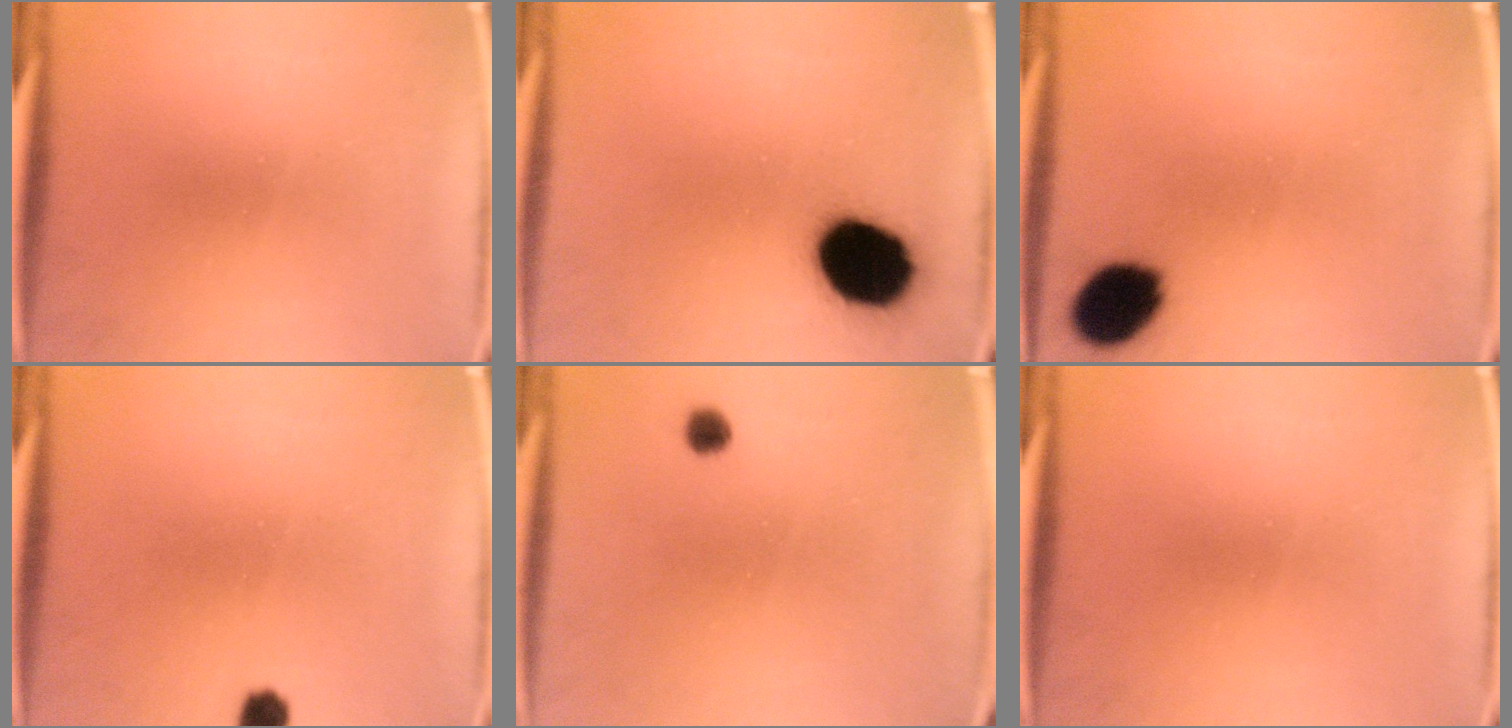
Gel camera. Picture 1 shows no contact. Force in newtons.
{"total": 15.9}
{"total": 10.2}
{"total": 2.4}
{"total": 1.8}
{"total": 0.0}